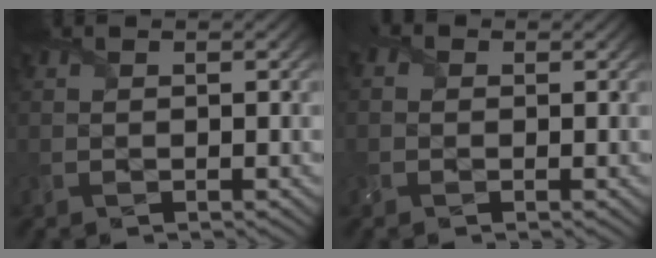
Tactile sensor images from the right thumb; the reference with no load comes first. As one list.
[{"total": 1.6, "force": [-0.3, 1.4, 0.5], "torque": [-0.014, -0.002, -0.010]}]